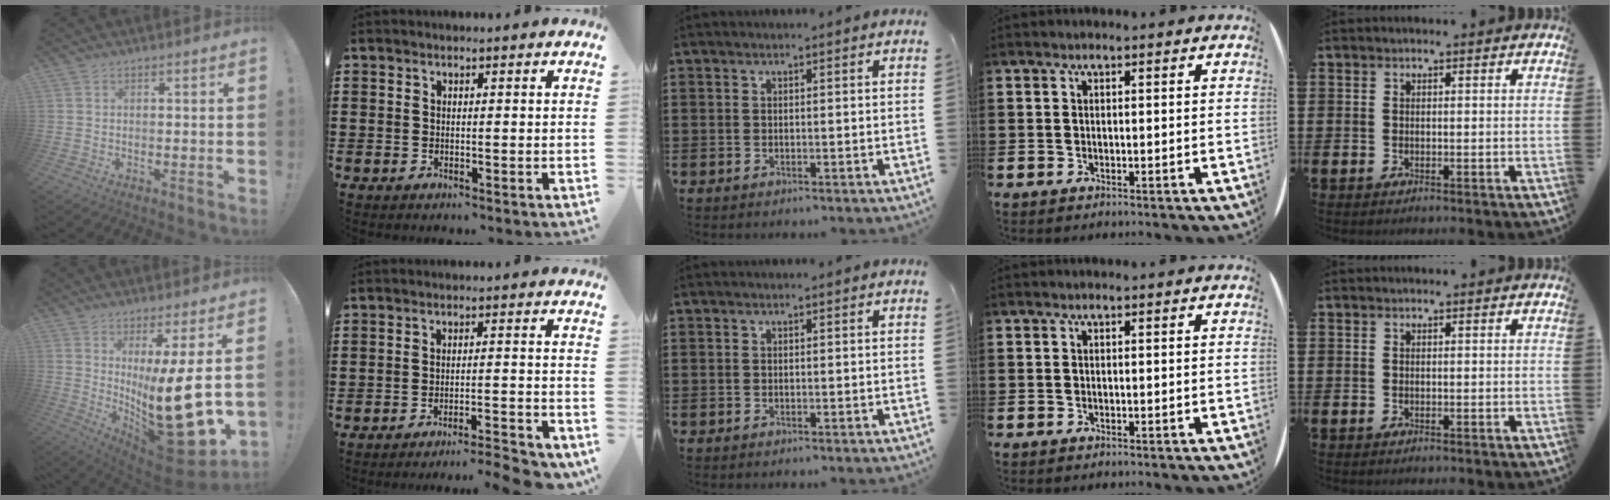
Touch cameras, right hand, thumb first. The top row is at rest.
{"thumb": {"total": 21.8, "force": [1.4, 5.9, 21.0], "torque": [-0.327, -0.055, 0.034]}, "index": {"total": 4.3, "force": [-3.9, -0.3, 1.7], "torque": [-0.028, -0.010, -0.079]}}